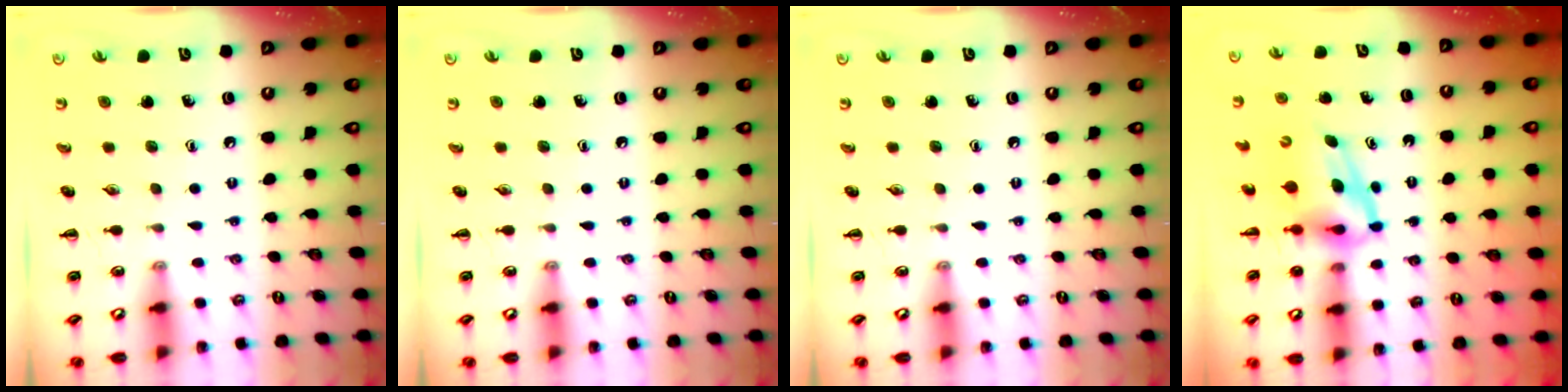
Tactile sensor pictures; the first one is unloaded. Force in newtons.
{"total": 0.0}
{"total": 0.0}
{"total": 6.2, "press": 6.1, "slide": 1.0}